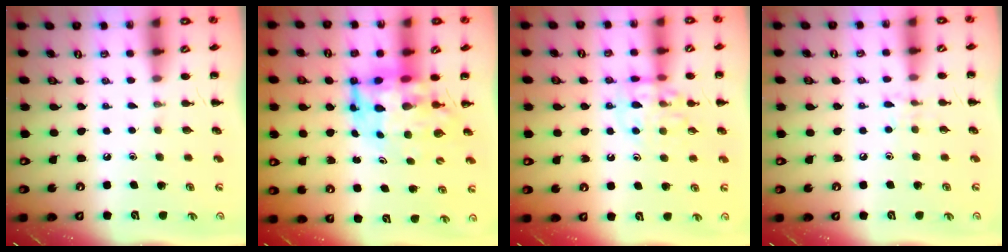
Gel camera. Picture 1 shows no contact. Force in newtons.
{"total": 8.4, "press": 7.9, "slide": 2.6}
{"total": 11.2, "press": 11.1, "slide": 1.4}
{"total": 6.1, "press": 5.7, "slide": 2.0}